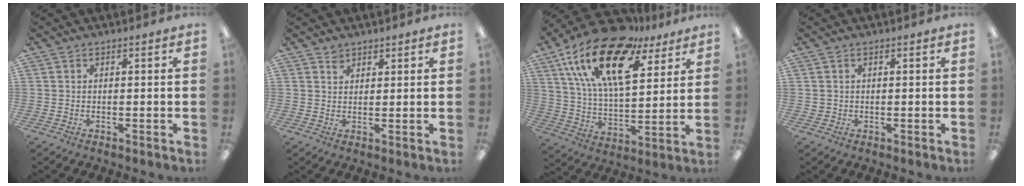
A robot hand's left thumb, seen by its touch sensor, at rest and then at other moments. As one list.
[{"total": 2.2, "force": [1.8, 1.2, 0.2], "torque": [0.003, -0.006, 0.035]}, {"total": 22.2, "force": [13.4, 9.7, 14.8], "torque": [-0.281, -0.069, 0.232]}, {"total": 1.1, "force": [0.5, 0.9, 0.4], "torque": [-0.009, 0.004, 0.009]}]